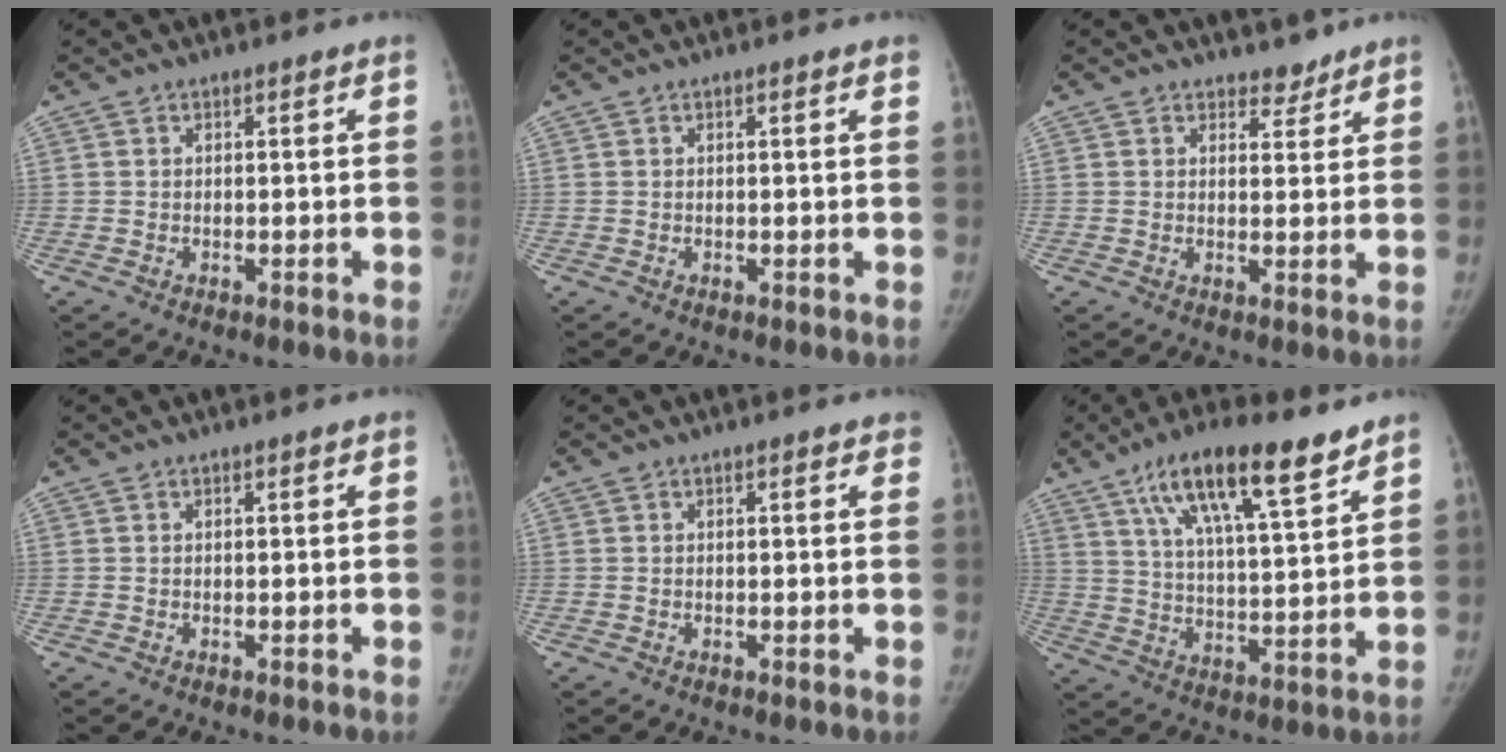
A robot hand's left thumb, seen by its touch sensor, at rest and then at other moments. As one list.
[{"total": 1.4, "force": [0.8, 0.2, 1.1], "torque": [-0.013, 0.003, 0.008]}, {"total": 2.8, "force": [2.3, 1.5, 0.2], "torque": [0.021, -0.016, 0.030]}, {"total": 0.0}, {"total": 1.6, "force": [0.9, 0.6, 1.2], "torque": [-0.007, 0.001, 0.007]}, {"total": 17.5, "force": [11.0, 4.6, 12.8], "torque": [-0.197, -0.037, 0.191]}]